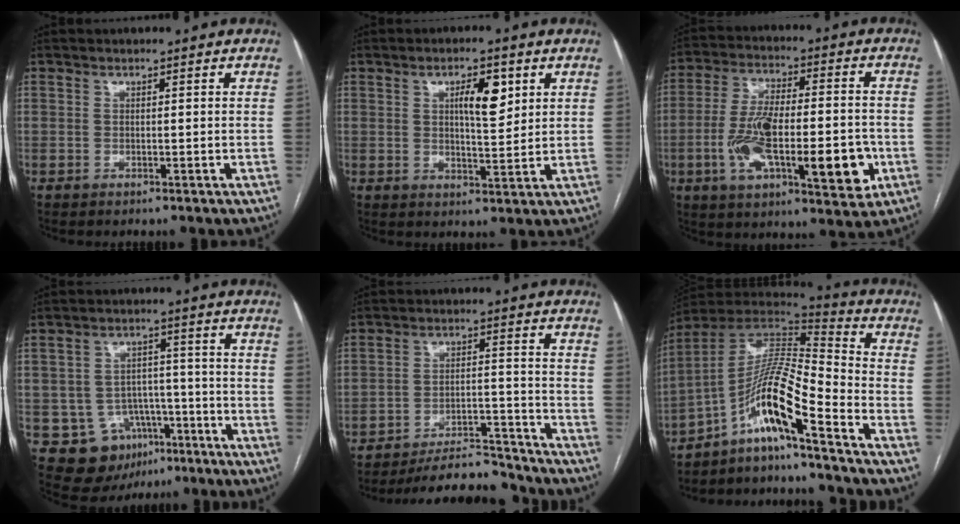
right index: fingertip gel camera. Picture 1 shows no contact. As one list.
[{"total": 6.1, "force": [2.3, 1.8, 5.3], "torque": [-0.088, 0.003, 0.039]}, {"total": 18.9, "force": [-4.9, 5.7, 17.3], "torque": [-0.290, 0.005, -0.070]}, {"total": 9.0, "force": [-4.2, 7.6, 2.5], "torque": [-0.036, 0.017, -0.051]}, {"total": 12.3, "force": [-11.8, 2.4, 2.9], "torque": [-0.034, 0.019, -0.178]}, {"total": 12.9, "force": [-7.9, 0.1, 10.2], "torque": [-0.190, 0.016, -0.145]}]